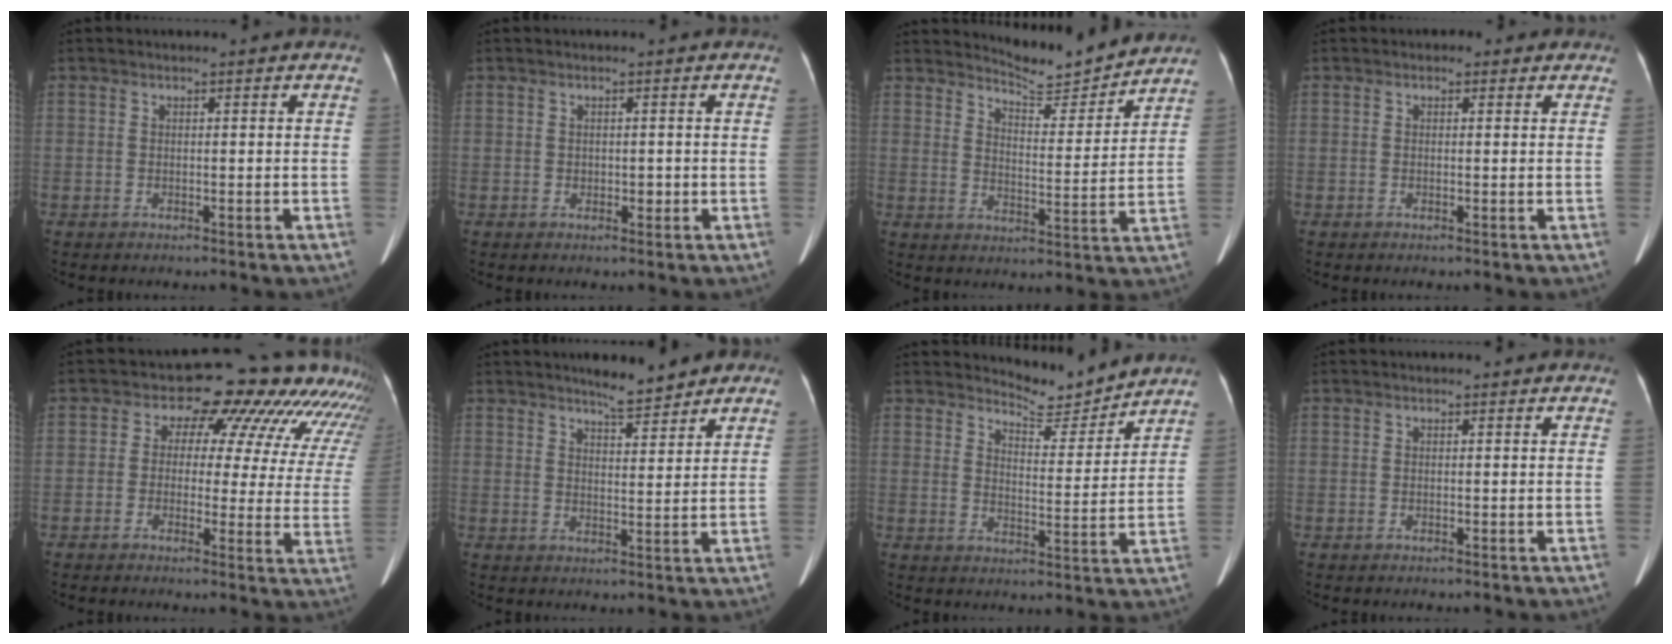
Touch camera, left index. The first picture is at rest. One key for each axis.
{"total": 1.1, "fx": -0.1, "fy": 0.9, "fz": 0.6, "tx": -0.010, "ty": 0.001, "tz": 0.000}
{"total": 9.0, "fx": 9.0, "fy": 0.3, "fz": 0.8, "tx": -0.023, "ty": -0.015, "tz": 0.130}
{"total": 1.3, "fx": 0.6, "fy": 1.0, "fz": 0.4, "tx": -0.003, "ty": 0.006, "tz": 0.003}
{"total": 15.0, "fx": 9.2, "fy": 7.0, "fz": 9.5, "tx": -0.111, "ty": 0.037, "tz": 0.085}
{"total": 5.2, "fx": 4.5, "fy": 1.0, "fz": 2.5, "tx": -0.036, "ty": 0.002, "tz": 0.069}
{"total": 6.3, "fx": 6.2, "fy": 0.2, "fz": -0.2, "tx": -0.009, "ty": -0.022, "tz": 0.096}
{"total": 0.0}